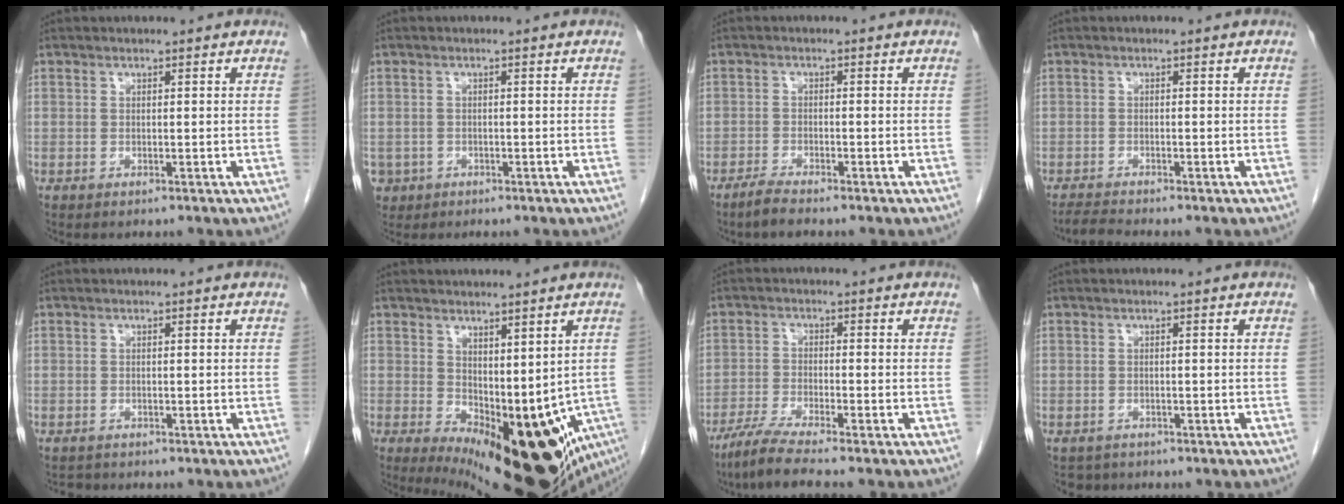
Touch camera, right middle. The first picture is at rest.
{"total": 3.2, "force": [-1.7, 2.7, 0.3], "torque": [-0.005, 0.005, -0.027]}
{"total": 2.6, "force": [-2.2, 0.1, 1.3], "torque": [-0.034, -0.005, -0.043]}
{"total": 2.3, "force": [-2.1, -0.7, 0.4], "torque": [-0.018, -0.016, -0.041]}
{"total": 0.9, "force": [-0.8, 0.3, -0.2], "torque": [-0.007, -0.004, -0.013]}
{"total": 21.0, "force": [-6.3, 9.0, 17.9], "torque": [-0.212, -0.040, -0.059]}
{"total": 6.0, "force": [-4.9, -0.6, 3.4], "torque": [-0.068, -0.020, -0.093]}
{"total": 2.0, "force": [-1.7, 1.0, -0.3], "torque": [-0.004, -0.002, -0.027]}